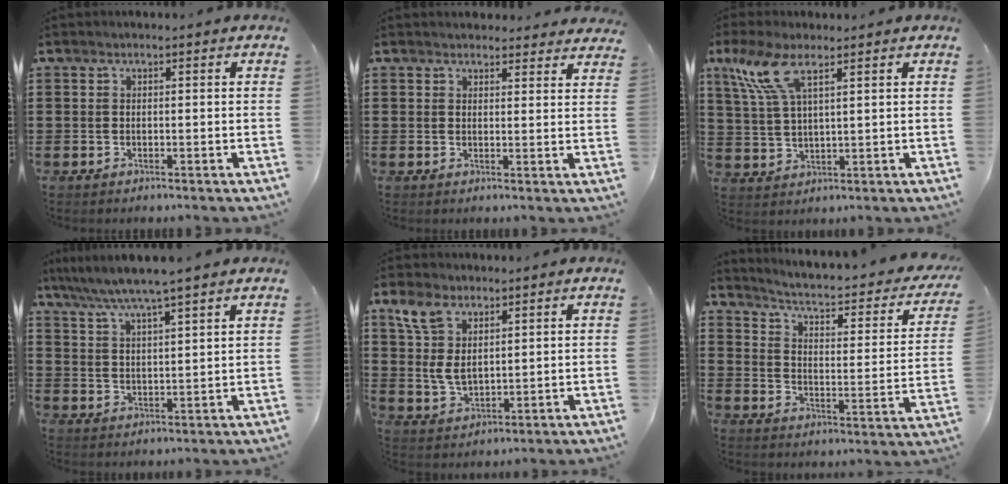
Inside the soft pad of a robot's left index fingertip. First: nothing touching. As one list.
[{"total": 2.7, "force": [2.6, 0.4, 0.0], "torque": [0.001, -0.011, 0.049]}, {"total": 8.4, "force": [4.9, 2.2, 6.4], "torque": [-0.154, -0.001, 0.084]}, {"total": 5.4, "force": [4.7, -0.7, 2.6], "torque": [-0.066, -0.023, 0.079]}, {"total": 6.6, "force": [3.0, 4.1, 4.1], "torque": [-0.101, 0.009, 0.055]}, {"total": 4.0, "force": [2.9, 0.5, 2.6], "torque": [-0.069, -0.032, 0.039]}]